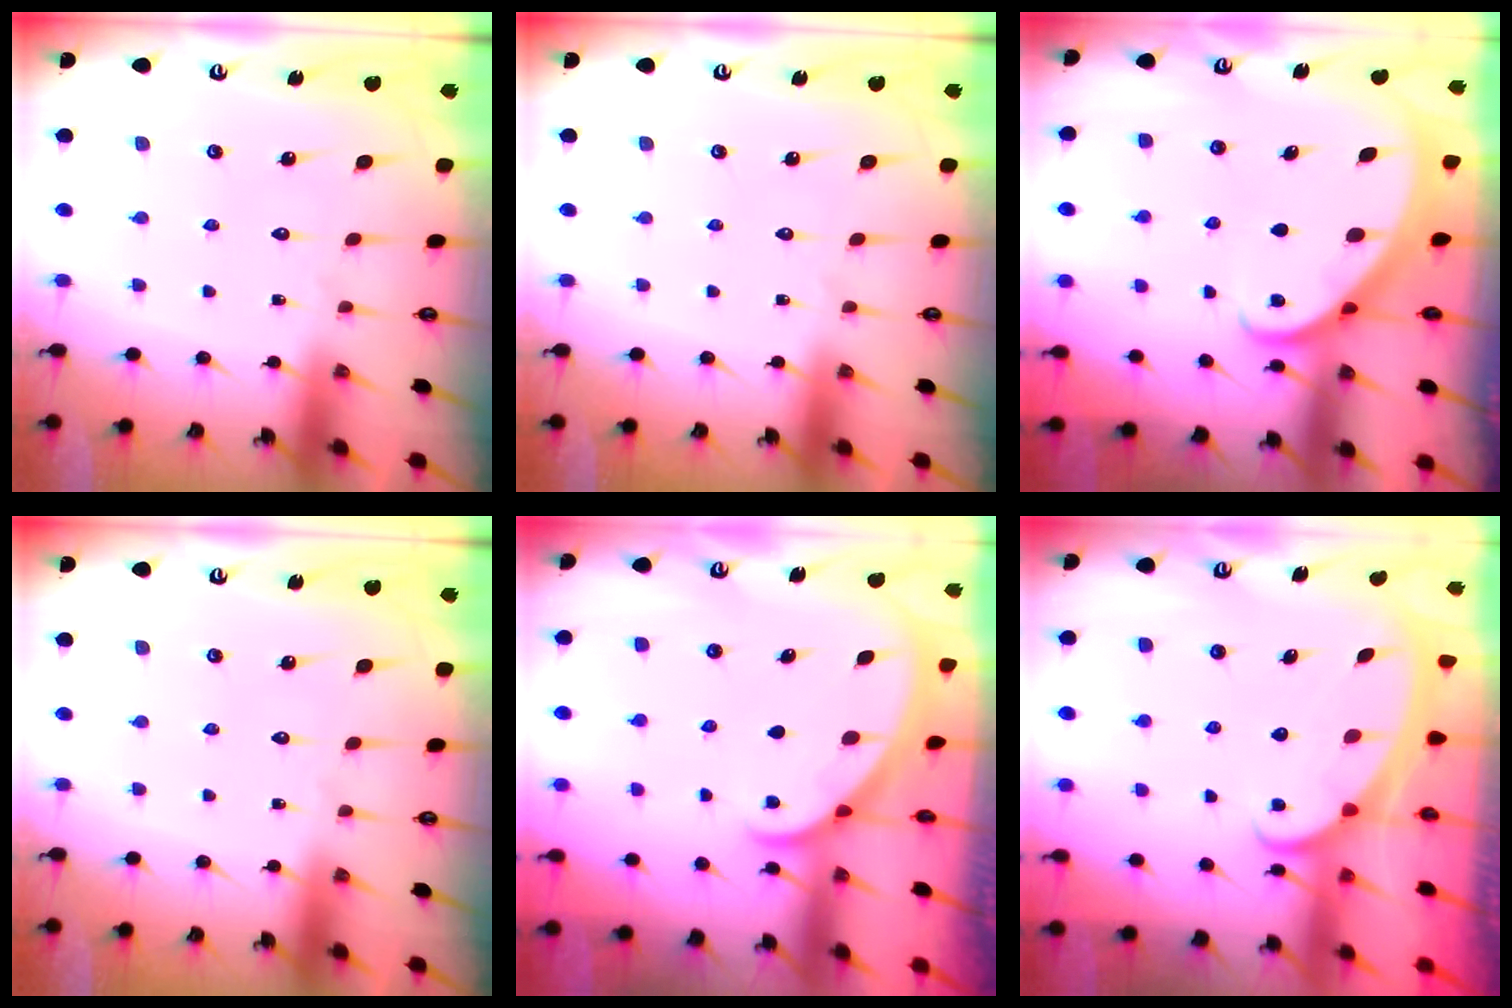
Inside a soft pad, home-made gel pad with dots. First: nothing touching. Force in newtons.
{"total": 0.0}
{"total": 2.5, "press": 2.4, "slide": 0.3}
{"total": 0.0}
{"total": 1.3, "press": 1.3, "slide": 0.0}
{"total": 2.3, "press": 2.3, "slide": 0.3}